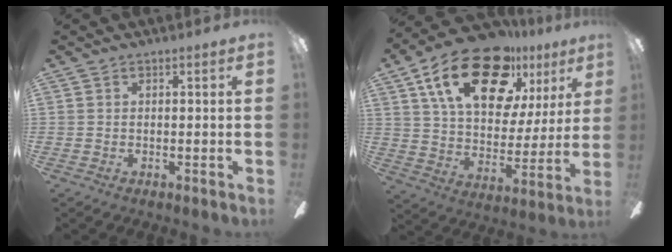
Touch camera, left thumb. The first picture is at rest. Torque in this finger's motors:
{"motor_torque": [0.38, 0.72, 1.37, -1.40, 0.22]}